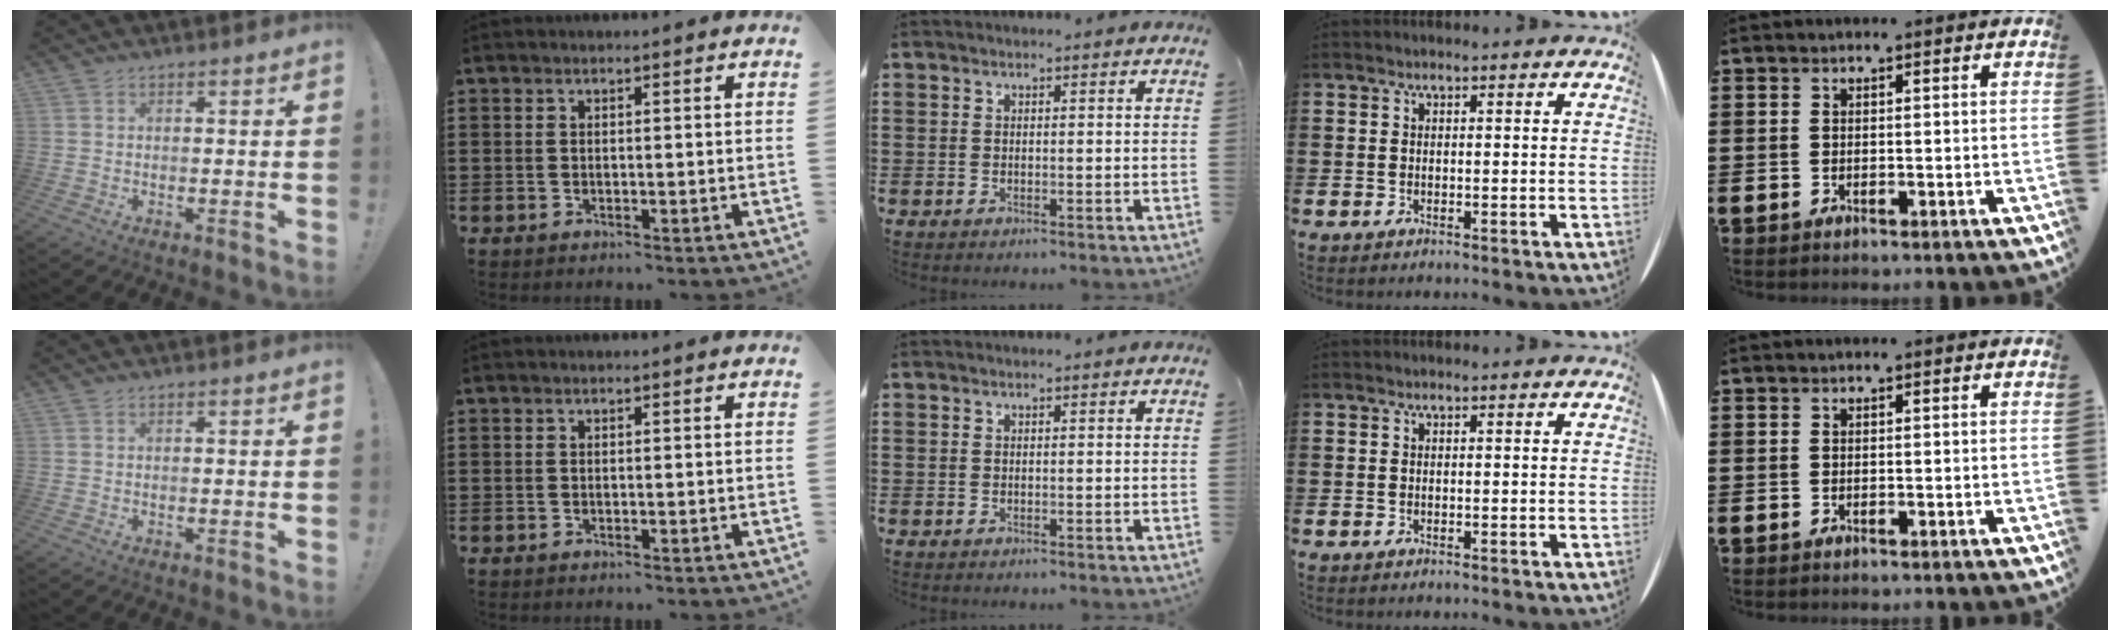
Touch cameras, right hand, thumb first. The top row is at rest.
{}